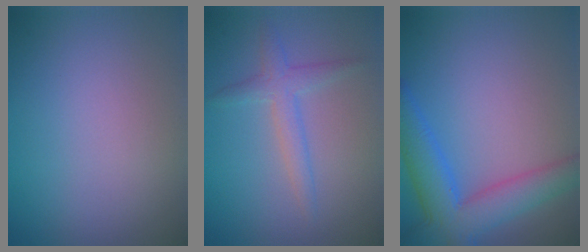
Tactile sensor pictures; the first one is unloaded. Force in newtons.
{"total": 2.3, "press": 2.3, "slide": 0.1}
{"total": 6.9, "press": 6.9, "slide": 0.4}